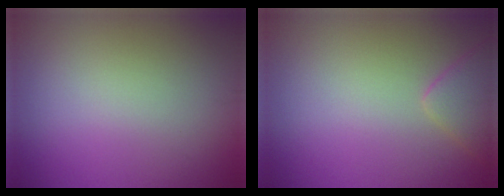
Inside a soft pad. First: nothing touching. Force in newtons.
{"total": 2.5, "press": 2.5, "slide": 0.2}